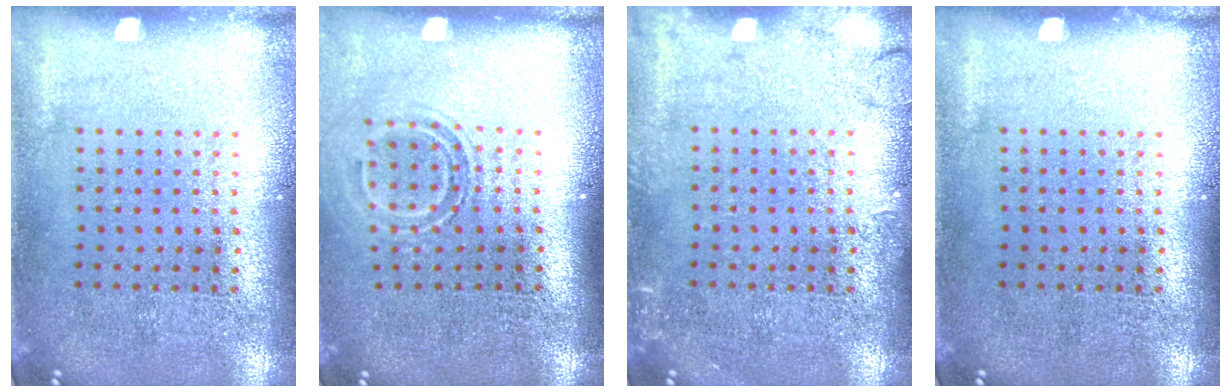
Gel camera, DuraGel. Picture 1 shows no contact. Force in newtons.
{"total": 1.6, "press": 1.0, "slide": 1.2}
{"total": 1.9, "press": 1.8, "slide": 0.2}
{"total": 0.0}